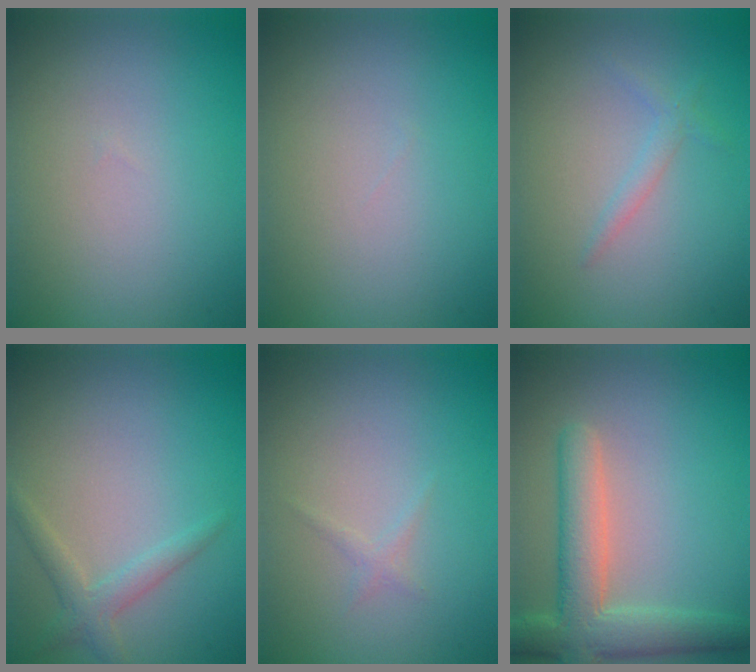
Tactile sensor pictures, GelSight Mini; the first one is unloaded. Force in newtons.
{"total": 0.0}
{"total": 1.1, "press": 1.1, "slide": 0.1}
{"total": 1.9, "press": 1.9, "slide": 0.0}
{"total": 0.7, "press": 0.7, "slide": 0.1}
{"total": 5.6, "press": 5.6, "slide": 0.5}